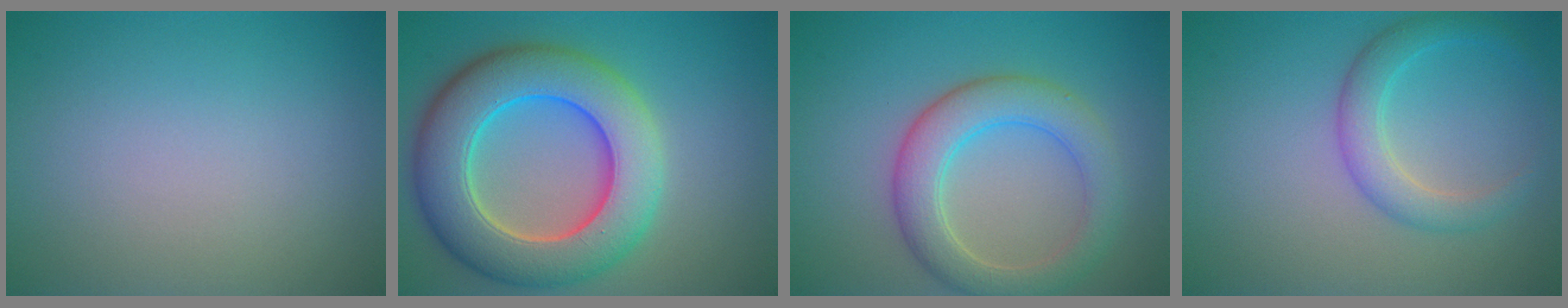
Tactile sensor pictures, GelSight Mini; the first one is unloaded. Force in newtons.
{"total": 10.4, "press": 10.4, "slide": 0.5}
{"total": 5.2, "press": 5.2, "slide": 0.2}
{"total": 3.0, "press": 3.0, "slide": 0.2}